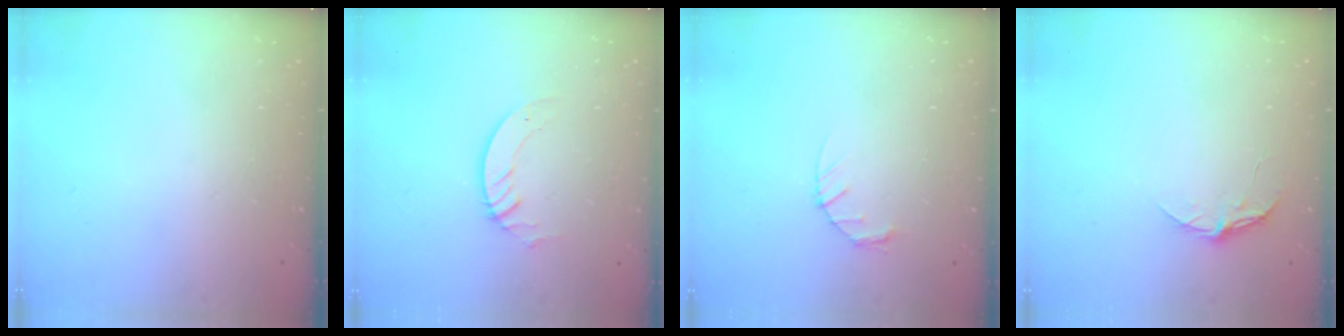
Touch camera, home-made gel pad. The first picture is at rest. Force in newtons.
{"total": 2.7, "press": 2.7, "slide": 0.2}
{"total": 3.3, "press": 3.3, "slide": 0.5}
{"total": 5.5, "press": 5.5, "slide": 0.5}